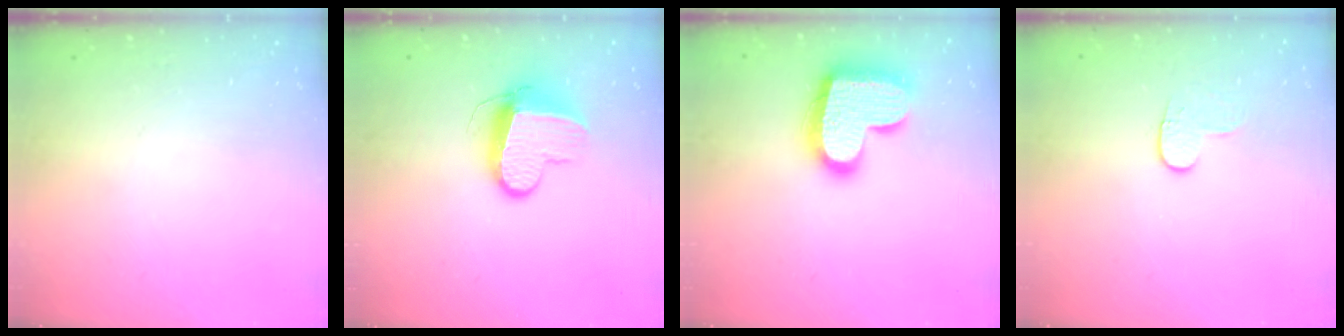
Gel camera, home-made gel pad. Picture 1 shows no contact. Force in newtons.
{"total": 10.3, "press": 10.3, "slide": 0.5}
{"total": 19.6, "press": 19.5, "slide": 1.3}
{"total": 4.2, "press": 4.2, "slide": 0.5}